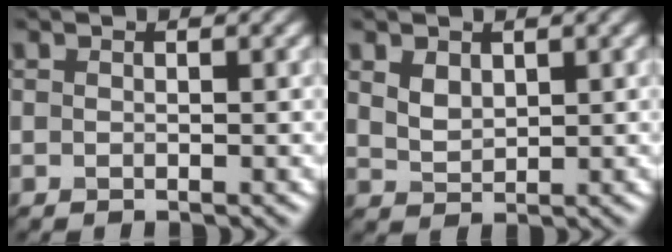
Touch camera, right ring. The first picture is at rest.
{"total": 1.9, "force": [1.1, 1.2, 1.0], "torque": [-0.022, -0.002, 0.026]}